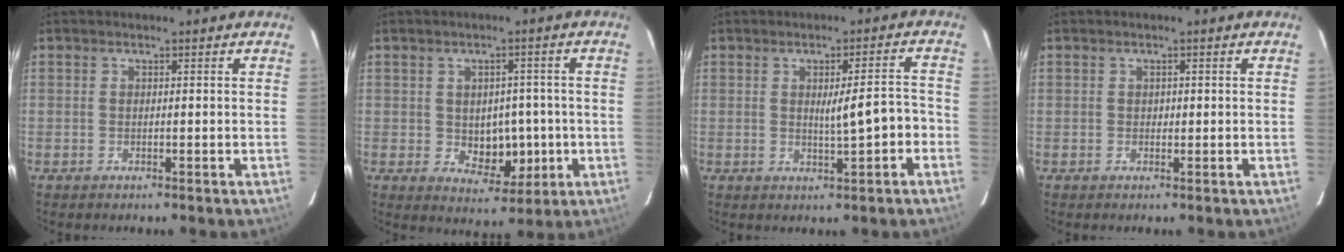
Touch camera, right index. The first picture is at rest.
{"total": 6.9, "force": [-0.6, 4.7, 5.0], "torque": [-0.060, 0.005, 0.003]}
{"total": 5.2, "force": [-1.0, 0.6, 5.0], "torque": [-0.074, 0.008, -0.008]}
{"total": 0.7, "force": [0.1, 0.5, 0.4], "torque": [-0.007, 0.002, 0.001]}